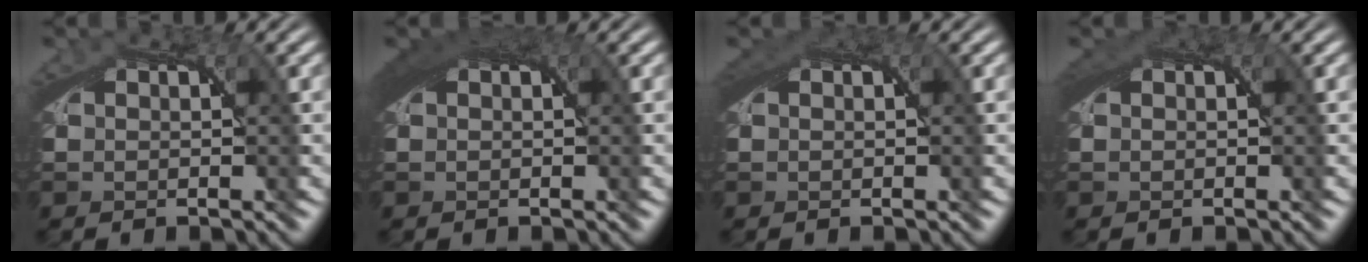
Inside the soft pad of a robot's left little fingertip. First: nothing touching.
{"total": 3.0, "force": [1.1, 1.4, 2.4], "torque": [-0.043, 0.000, 0.017]}
{"total": 1.3, "force": [0.6, 0.8, 0.9], "torque": [-0.017, 0.000, 0.008]}
{"total": 1.4, "force": [0.5, 0.8, 1.0], "torque": [-0.019, -0.002, 0.008]}